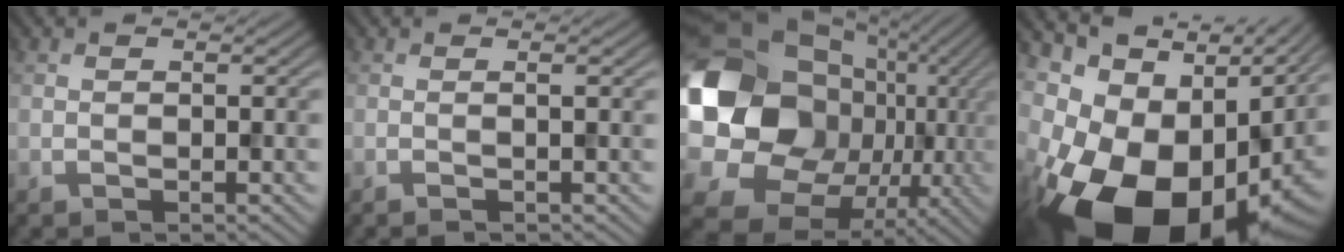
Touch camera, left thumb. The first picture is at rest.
{"total": 1.7, "force": [0.0, 0.2, 1.7], "torque": [-0.027, 0.003, -0.011]}
{"total": 23.3, "force": [-0.8, 19.6, 12.6], "torque": [-0.290, -0.036, -0.035]}
{"total": 20.0, "force": [-4.1, 13.2, 14.4], "torque": [-0.272, -0.043, -0.044]}